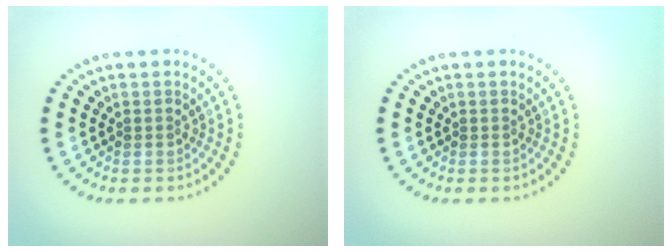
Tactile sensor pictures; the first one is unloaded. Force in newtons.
{"total": 0.0}